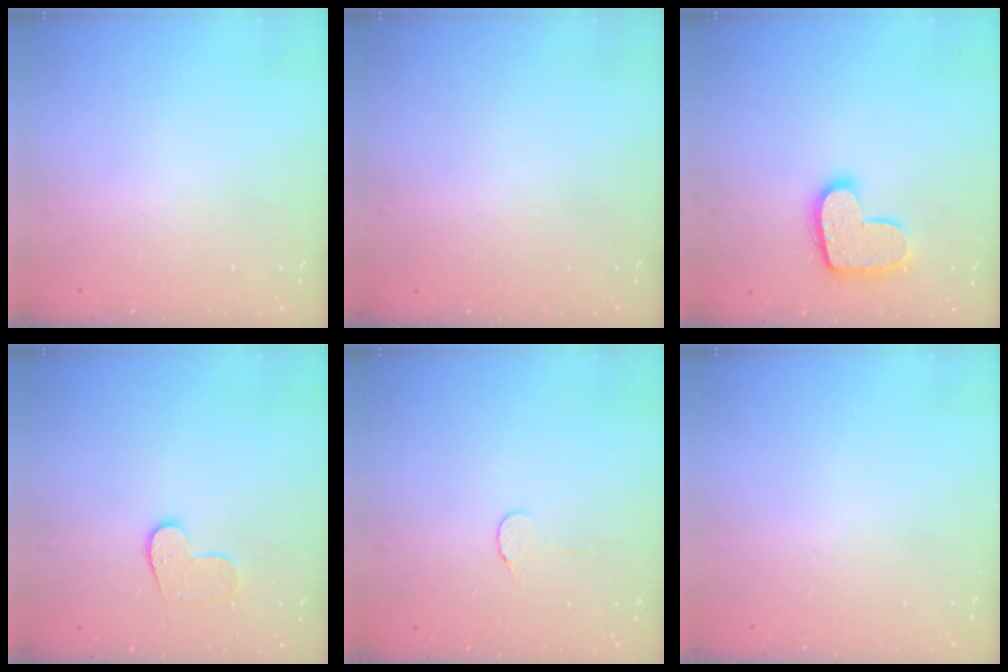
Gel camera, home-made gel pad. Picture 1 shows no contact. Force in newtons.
{"total": 0.0}
{"total": 13.7, "press": 13.7, "slide": 0.6}
{"total": 8.2, "press": 8.2, "slide": 0.2}
{"total": 4.5, "press": 4.5, "slide": 0.4}
{"total": 0.0}